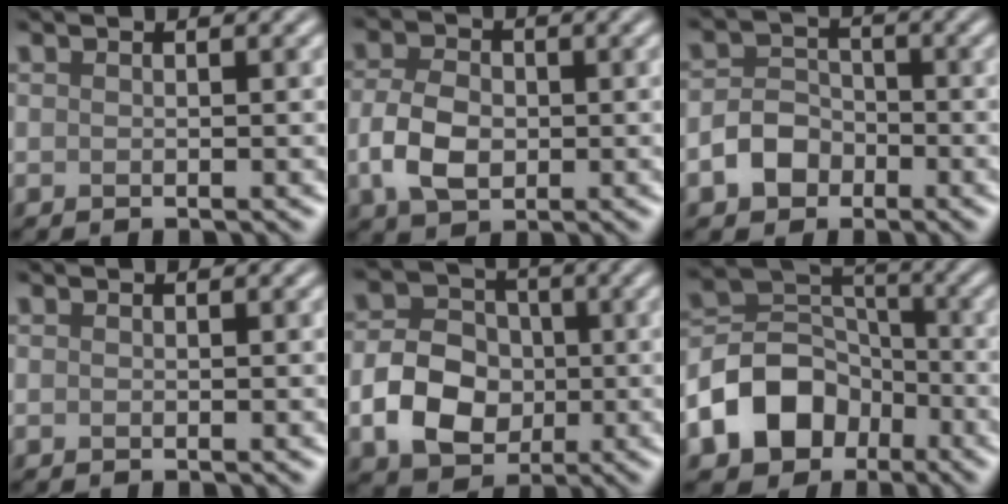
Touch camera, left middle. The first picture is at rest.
{"total": 4.7, "force": [-0.7, 3.4, 3.2], "torque": [-0.070, -0.001, -0.018]}
{"total": 3.3, "force": [-1.5, 2.5, 1.5], "torque": [-0.026, 0.005, -0.031]}
{"total": 0.0}
{"total": 6.3, "force": [-1.4, 5.0, 3.6], "torque": [-0.068, 0.003, -0.032]}
{"total": 8.5, "force": [-4.0, 6.4, 3.9], "torque": [-0.063, 0.002, -0.084]}